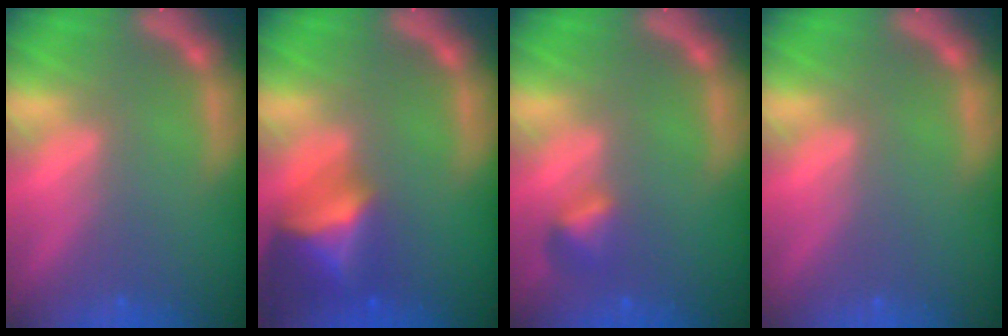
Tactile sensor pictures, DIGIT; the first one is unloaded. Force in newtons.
{"total": 6.4}
{"total": 1.9}
{"total": 0.0}